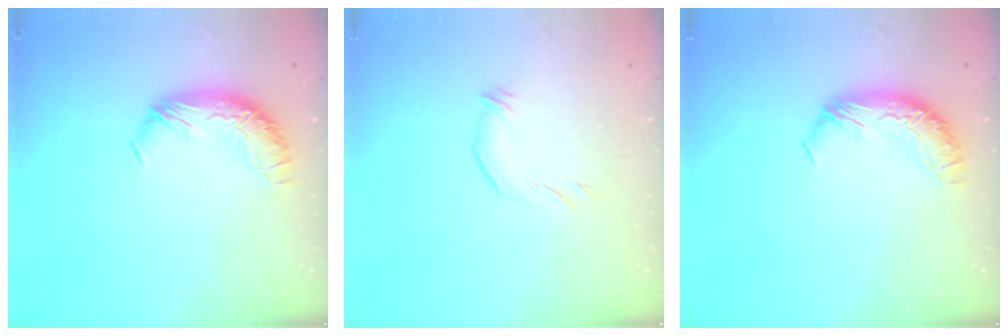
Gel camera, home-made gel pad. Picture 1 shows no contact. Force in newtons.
{"total": 4.7, "press": 4.6, "slide": 1.0}
{"total": 0.0}